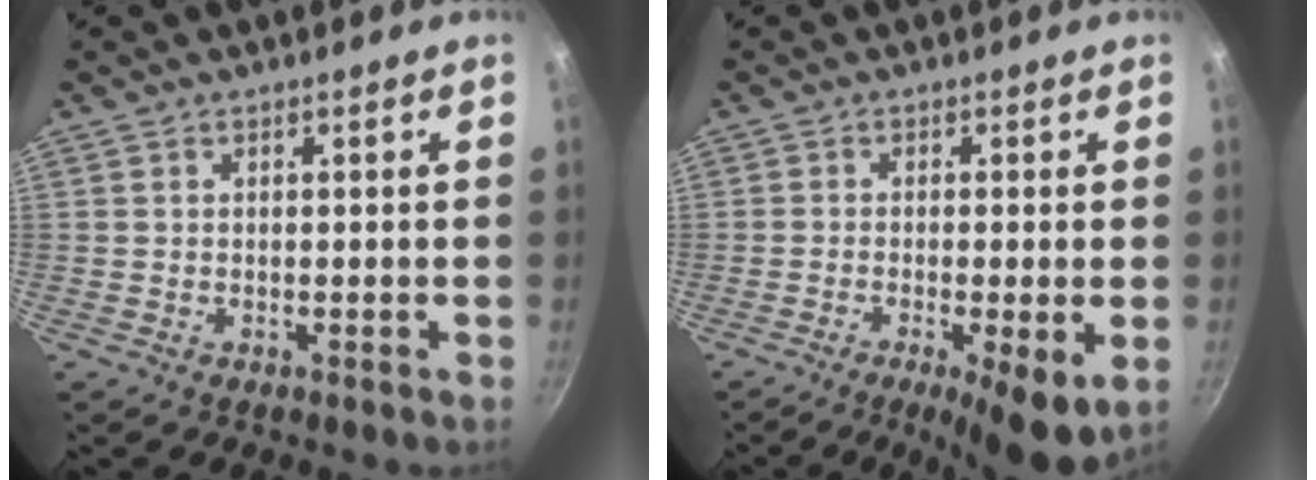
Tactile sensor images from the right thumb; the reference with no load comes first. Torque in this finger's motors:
{"motor_torque": [1.20, 0.90, -0.01, -0.14, 0.07]}